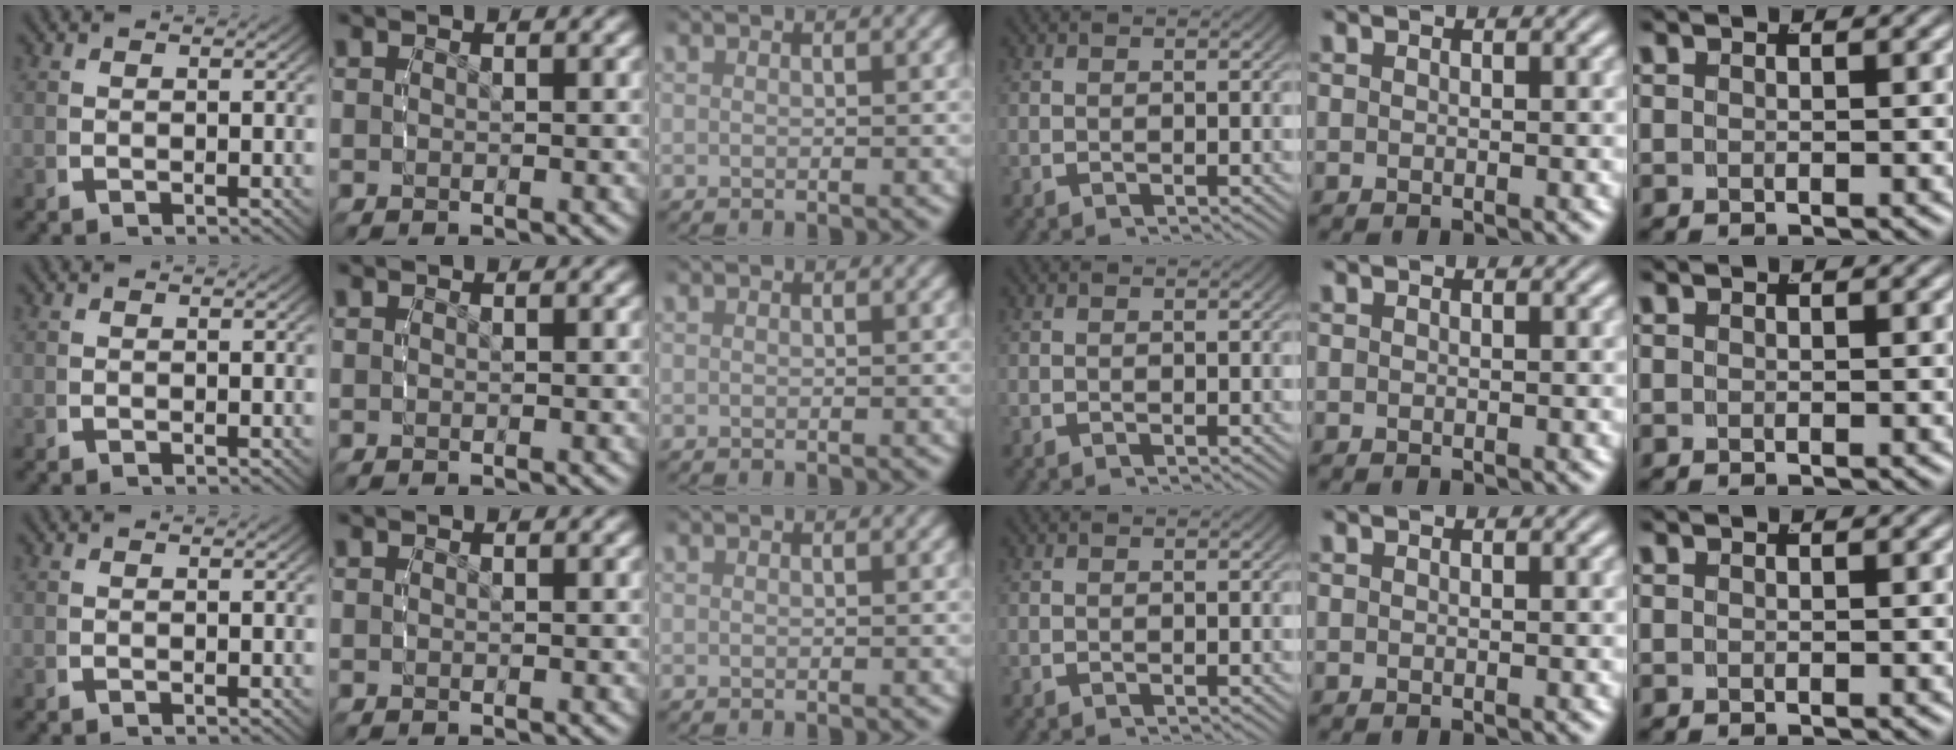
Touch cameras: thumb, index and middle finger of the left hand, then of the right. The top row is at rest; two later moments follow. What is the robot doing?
{"motion": "reach", "object": "plastic wrap"}